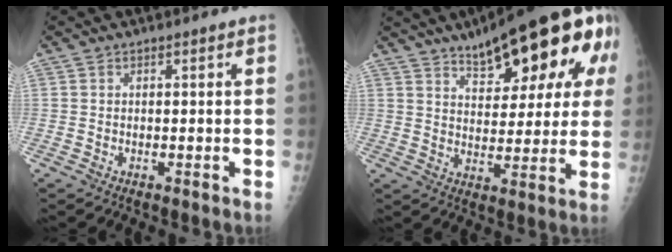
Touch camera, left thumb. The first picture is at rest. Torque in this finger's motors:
{"motor_torque": [0.54, 0.63, 1.56, -1.18, 0.29]}